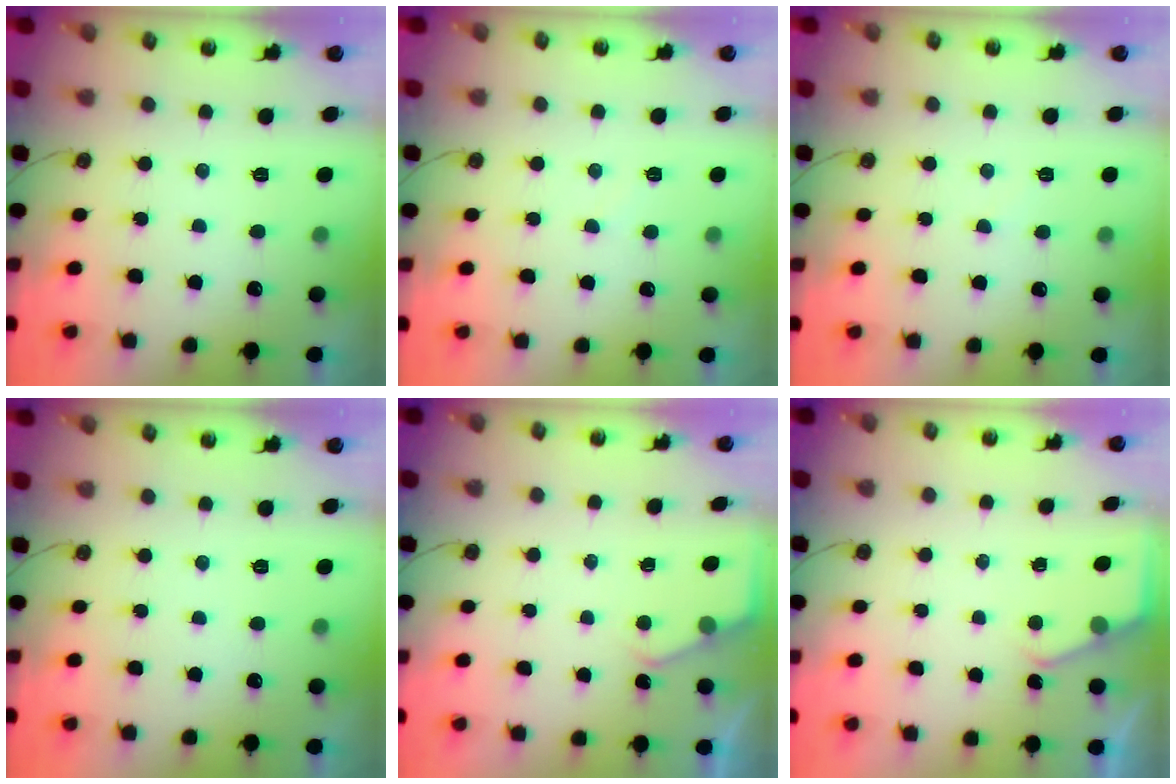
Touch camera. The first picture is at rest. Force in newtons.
{"total": 3.6, "press": 3.6, "slide": 0.5}
{"total": 4.7, "press": 4.6, "slide": 0.7}
{"total": 0.0}
{"total": 2.6, "press": 2.6, "slide": 0.4}
{"total": 2.3, "press": 2.3, "slide": 0.4}